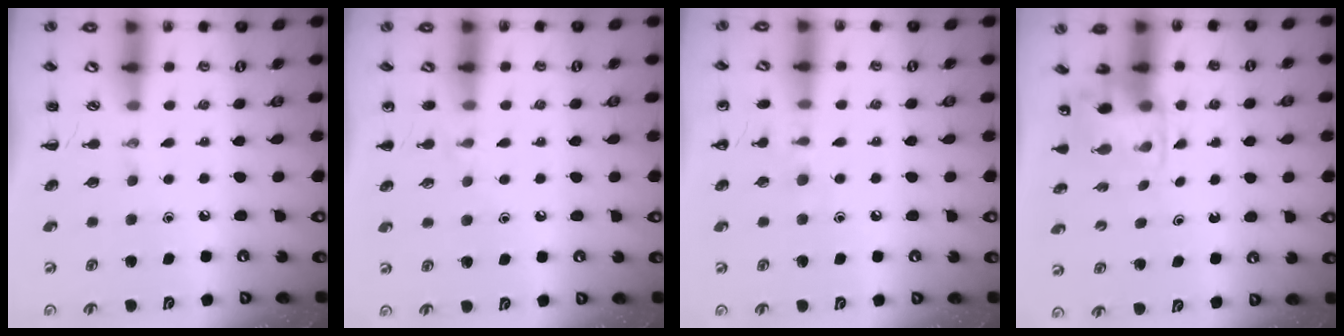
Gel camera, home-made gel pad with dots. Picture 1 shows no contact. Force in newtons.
{"total": 5.4, "press": 5.0, "slide": 1.8}
{"total": 6.9, "press": 6.7, "slide": 1.8}
{"total": 4.7, "press": 4.6, "slide": 0.6}